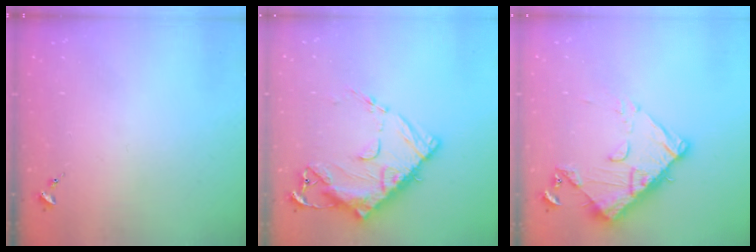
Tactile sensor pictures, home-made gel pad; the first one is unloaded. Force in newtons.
{"total": 16.9, "press": 16.8, "slide": 1.6}
{"total": 13.0, "press": 13.0, "slide": 1.3}